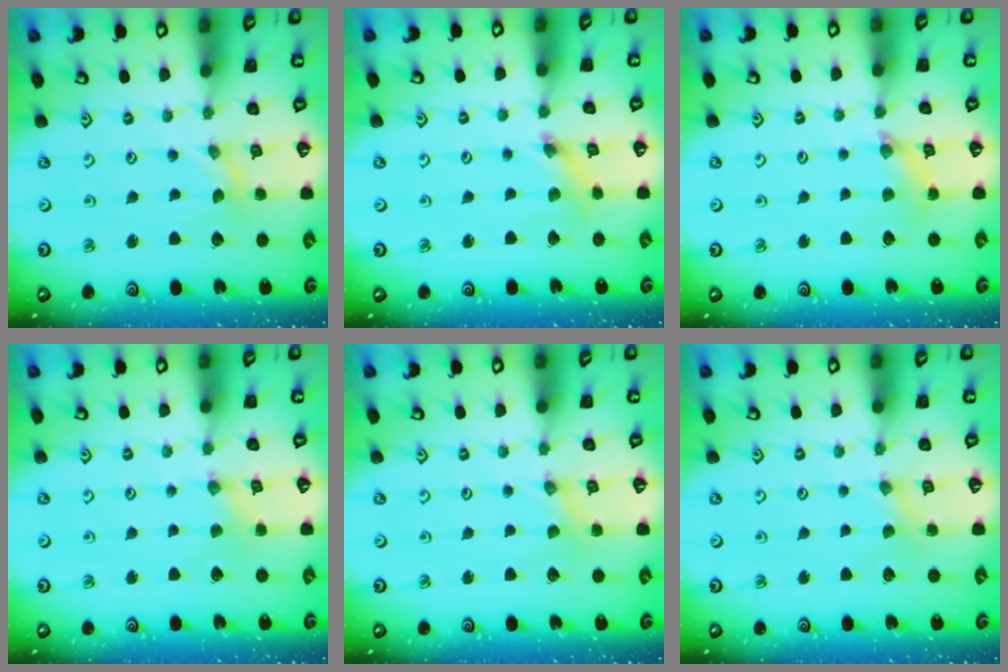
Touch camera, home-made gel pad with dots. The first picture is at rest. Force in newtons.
{"total": 2.0, "press": 2.0, "slide": 0.1}
{"total": 4.0, "press": 4.0, "slide": 0.4}
{"total": 1.2, "press": 1.1, "slide": 0.3}
{"total": 0.9, "press": 0.8, "slide": 0.2}
{"total": 1.6, "press": 1.5, "slide": 0.3}